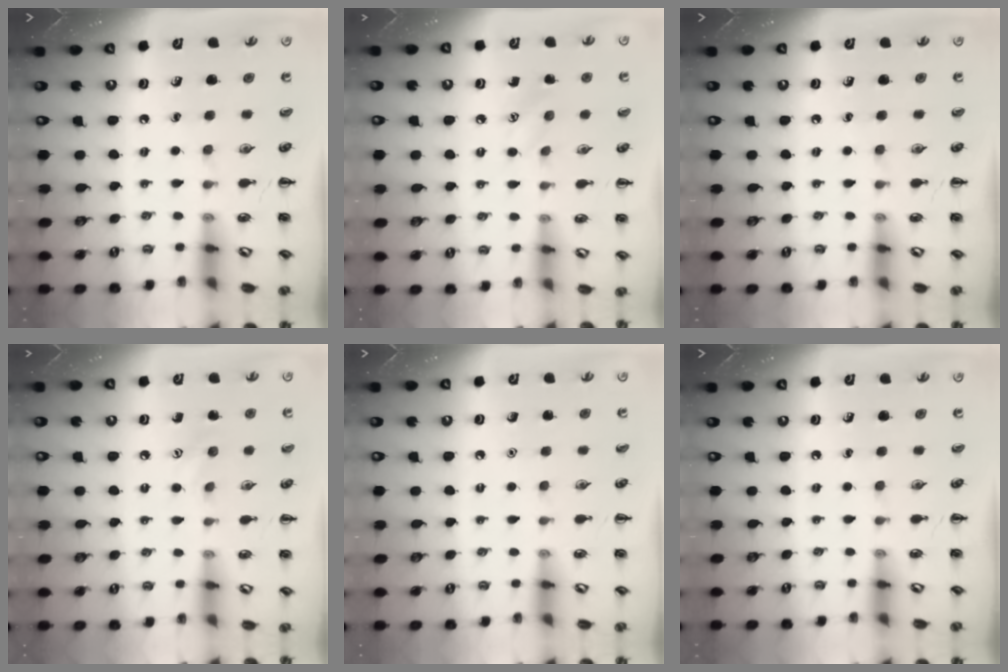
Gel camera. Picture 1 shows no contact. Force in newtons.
{"total": 5.7, "press": 5.6, "slide": 1.2}
{"total": 0.0}
{"total": 6.2, "press": 6.1, "slide": 1.2}
{"total": 1.6, "press": 1.6, "slide": 0.1}
{"total": 0.0}